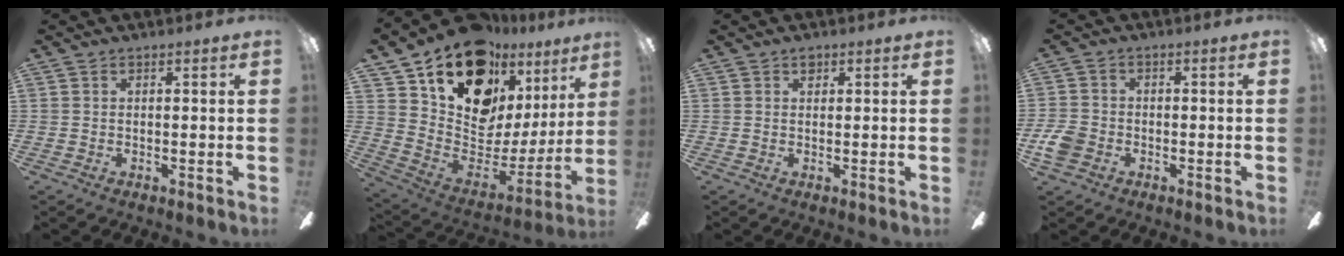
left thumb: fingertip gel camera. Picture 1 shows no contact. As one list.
[{"total": 18.9, "force": [13.6, 10.0, 8.4], "torque": [-0.149, -0.098, 0.251]}, {"total": 1.3, "force": [0.8, 0.8, 0.6], "torque": [-0.005, -0.001, 0.013]}, {"total": 5.4, "force": [-2.2, 4.1, 2.7], "torque": [-0.059, 0.014, -0.040]}]